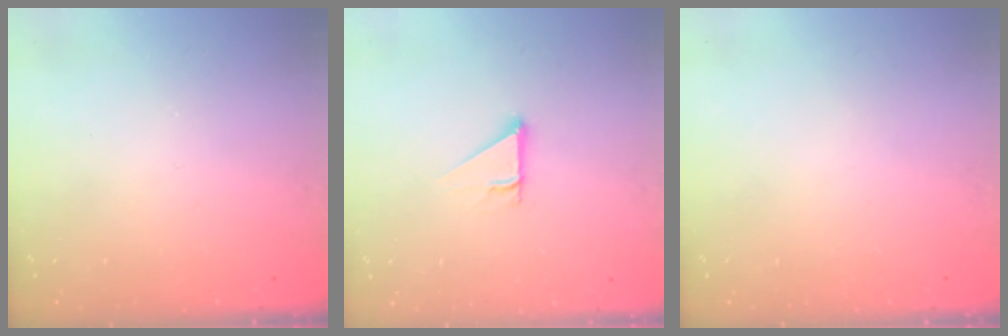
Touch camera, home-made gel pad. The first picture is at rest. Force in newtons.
{"total": 2.5, "press": 2.5, "slide": 0.2}
{"total": 0.0}